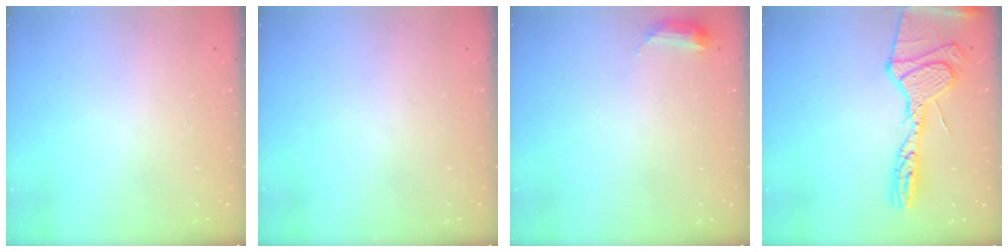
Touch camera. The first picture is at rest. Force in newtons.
{"total": 0.0}
{"total": 3.9, "press": 3.9, "slide": 0.7}
{"total": 18.3, "press": 18.2, "slide": 1.9}